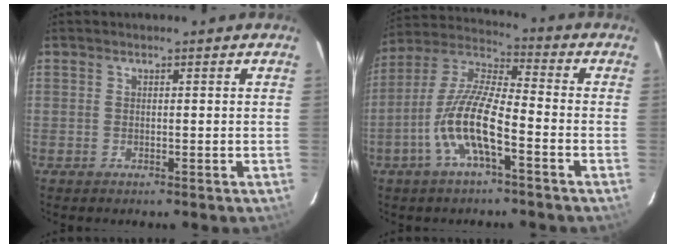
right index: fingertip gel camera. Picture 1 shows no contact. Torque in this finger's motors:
{"motor_torque": [1.45, -0.57, 0.85, 0.21]}